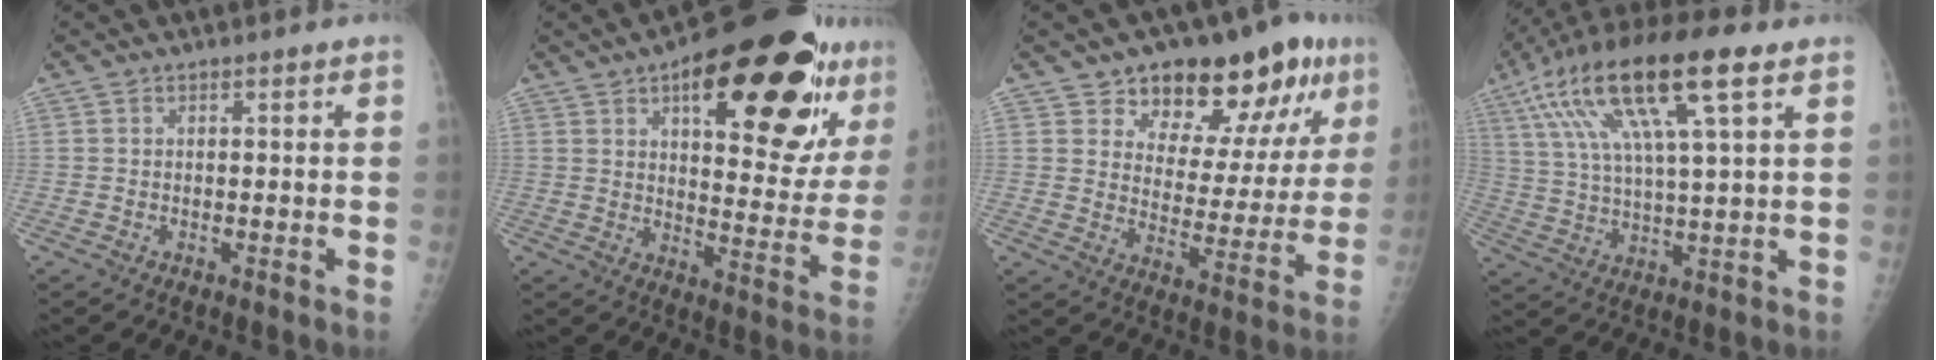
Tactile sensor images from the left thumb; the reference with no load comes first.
{"total": 27.5, "force": [14.3, 10.0, 21.3], "torque": [-0.254, -0.032, 0.201]}
{"total": 17.8, "force": [11.1, 8.5, 11.1], "torque": [-0.091, -0.055, 0.162]}
{"total": 19.6, "force": [9.0, 4.7, 16.7], "torque": [-0.325, 0.005, 0.159]}